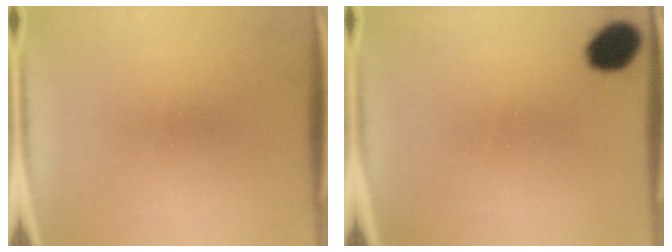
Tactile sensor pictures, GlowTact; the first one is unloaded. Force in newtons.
{"total": 7.7}